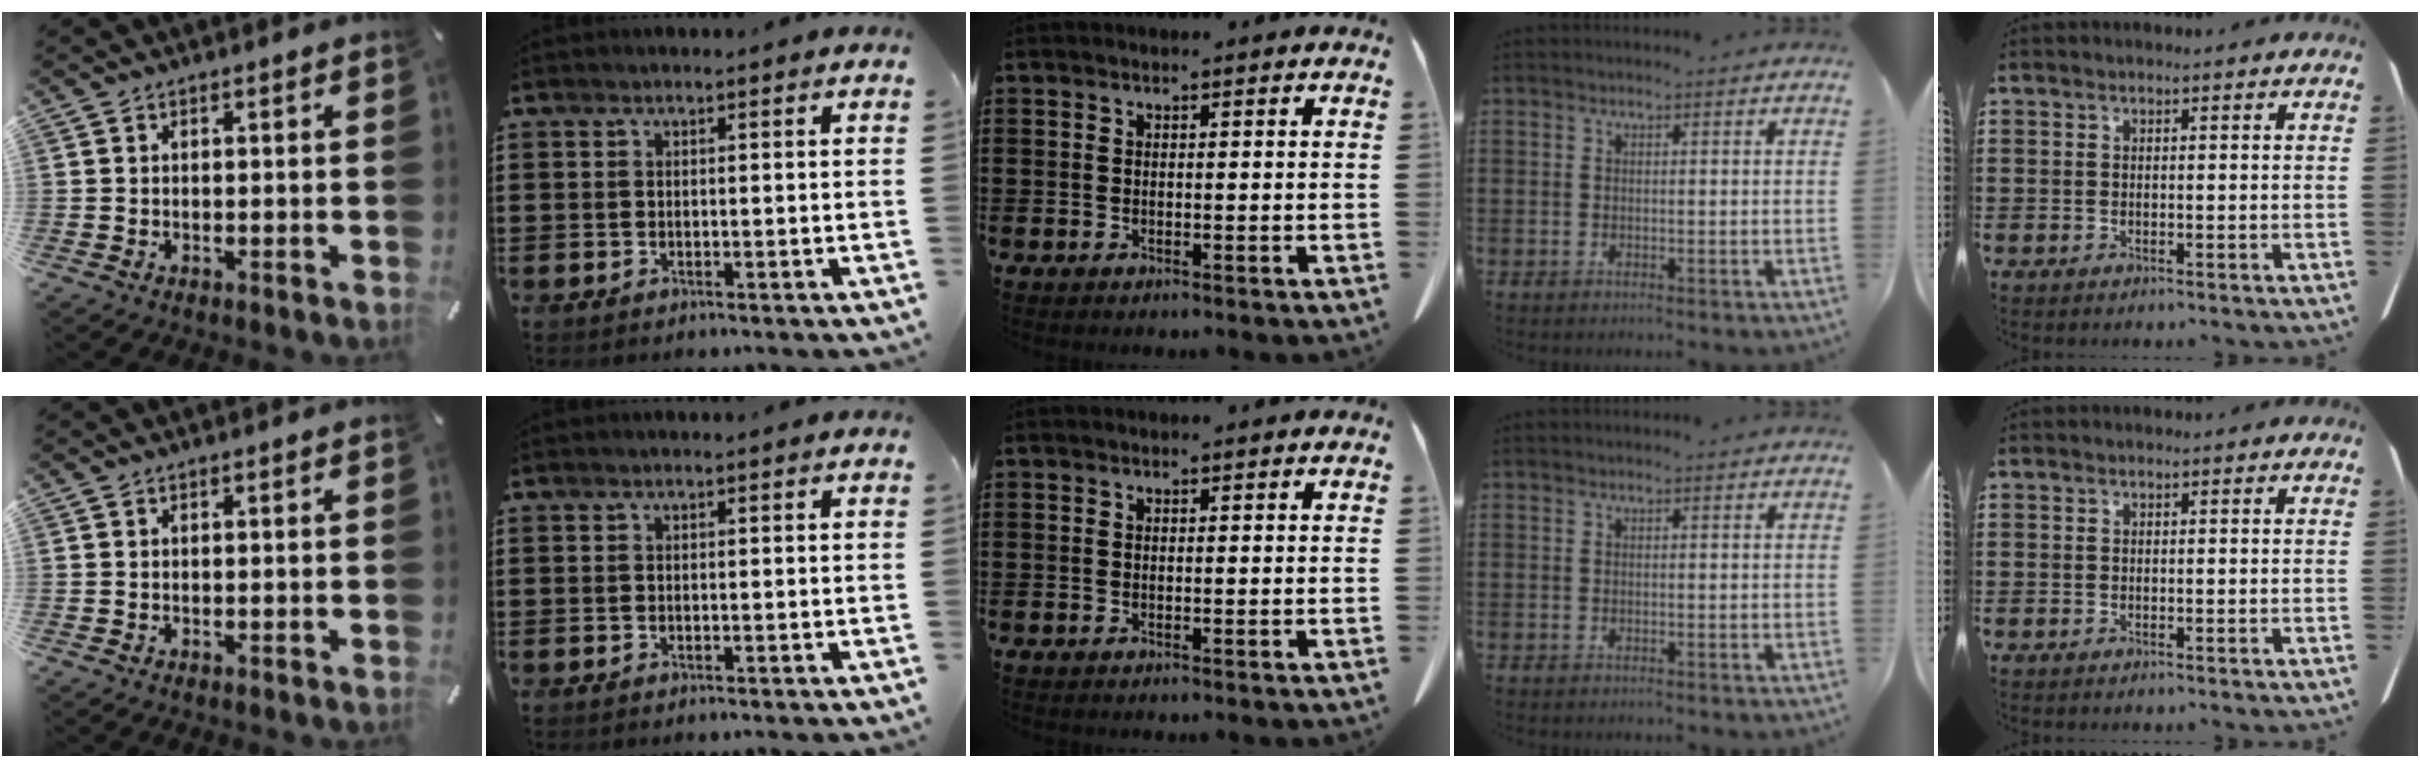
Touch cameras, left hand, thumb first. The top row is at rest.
{}